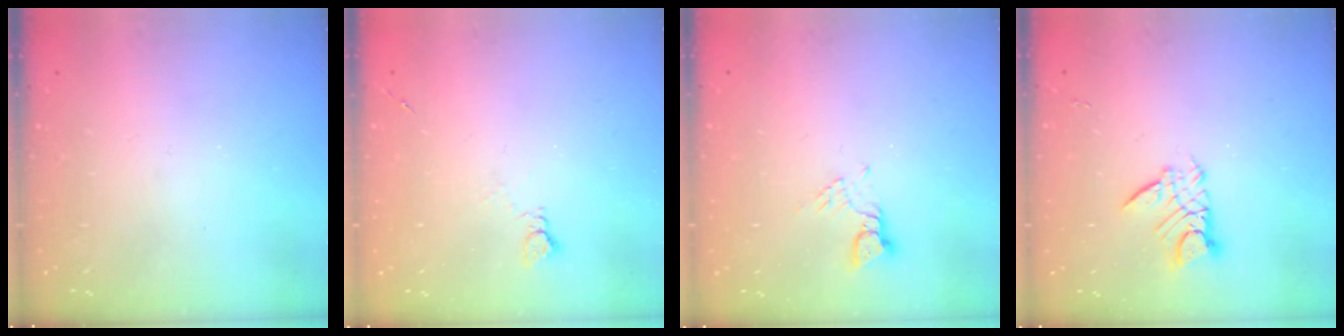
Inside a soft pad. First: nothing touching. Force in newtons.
{"total": 3.2, "press": 3.2, "slide": 0.4}
{"total": 2.6, "press": 2.6, "slide": 0.1}
{"total": 8.2, "press": 8.2, "slide": 0.6}